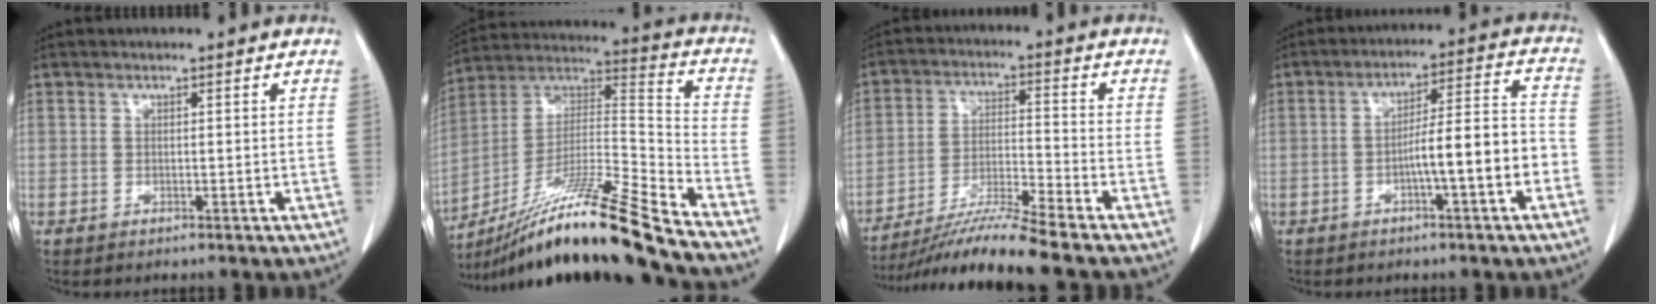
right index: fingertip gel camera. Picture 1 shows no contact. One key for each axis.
{"total": 22.6, "fx": -17.8, "fy": -1.5, "fz": 13.9, "tx": -0.242, "ty": -0.010, "tz": -0.322}
{"total": 10.9, "fx": -9.4, "fy": -2.2, "fz": 5.1, "tx": -0.090, "ty": -0.020, "tz": -0.171}
{"total": 9.5, "fx": -3.1, "fy": 0.6, "fz": 8.9, "tx": -0.140, "ty": 0.024, "tz": -0.047}